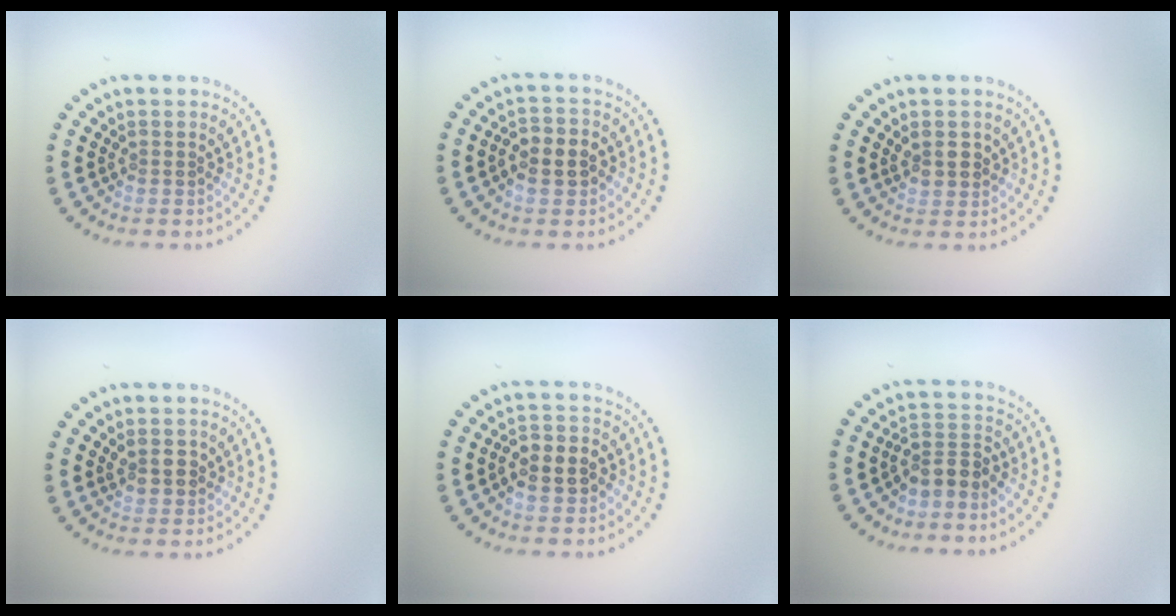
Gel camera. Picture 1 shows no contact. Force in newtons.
{"total": 3.1, "press": 3.0, "slide": 0.6}
{"total": 1.4, "press": 1.4, "slide": 0.4}
{"total": 1.5, "press": 1.5, "slide": 0.5}
{"total": 3.2, "press": 3.1, "slide": 0.6}
{"total": 2.5, "press": 1.9, "slide": 1.6}